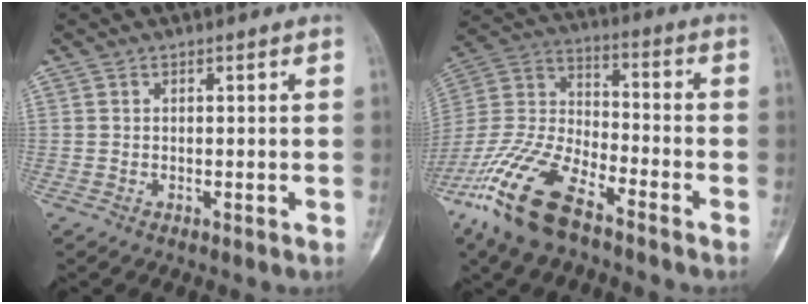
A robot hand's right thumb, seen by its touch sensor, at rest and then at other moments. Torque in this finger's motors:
{"motor_torque": [0.31, 0.42, 1.43, -1.34, 0.13]}